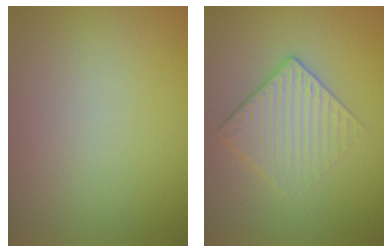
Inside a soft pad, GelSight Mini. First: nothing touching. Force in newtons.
{"total": 3.1, "press": 2.8, "slide": 1.4}